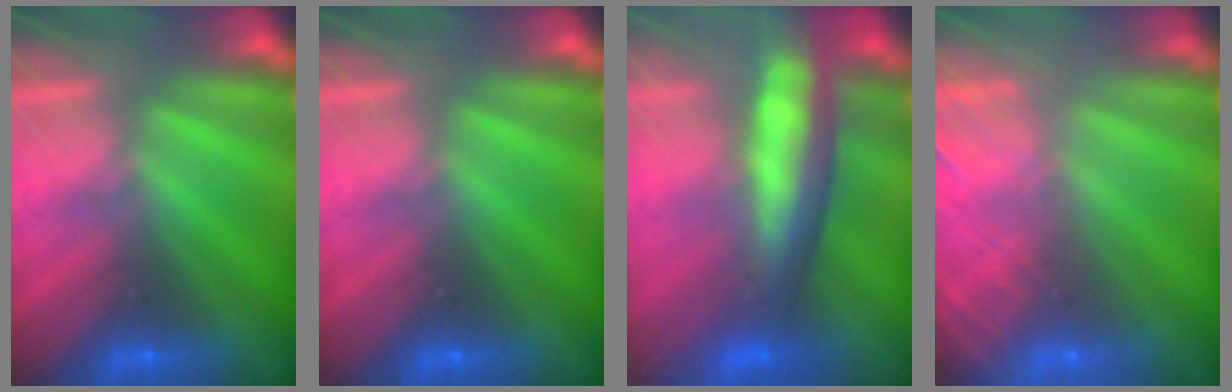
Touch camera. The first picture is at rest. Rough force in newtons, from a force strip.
{"total": 0.0}
{"total": 6.4}
{"total": 7.7}